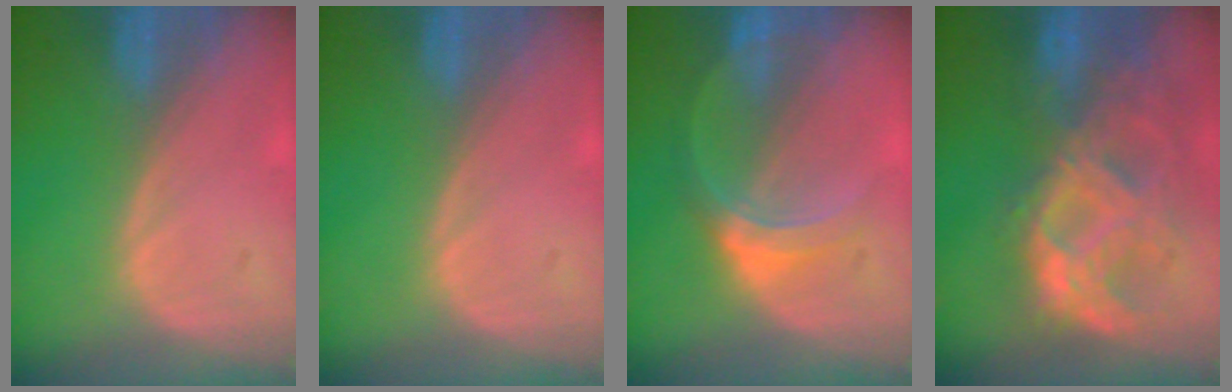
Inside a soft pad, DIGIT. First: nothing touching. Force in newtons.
{"total": 0.0}
{"total": 5.1, "press": 5.0, "slide": 1.1}
{"total": 11.0, "press": 9.3, "slide": 5.7}